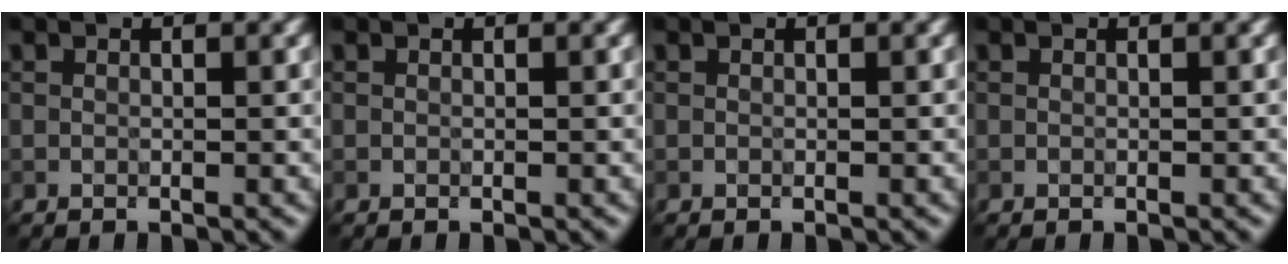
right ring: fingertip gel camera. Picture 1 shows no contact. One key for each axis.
{"total": 0.0}
{"total": 0.0}
{"total": 0.0}